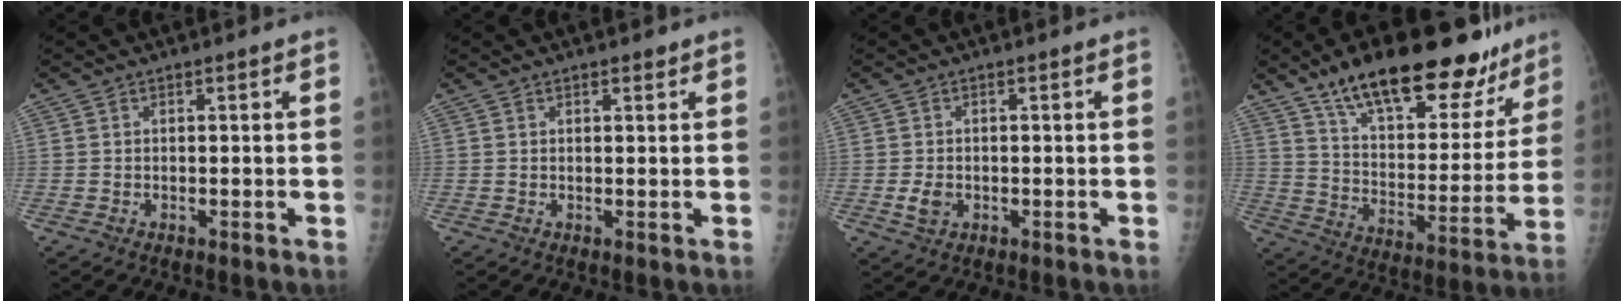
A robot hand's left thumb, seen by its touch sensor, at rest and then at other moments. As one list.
[{"total": 1.3, "force": [1.0, 0.5, 0.7], "torque": [-0.007, -0.004, 0.012]}, {"total": 2.6, "force": [-0.5, 1.9, 1.6], "torque": [-0.029, -0.001, -0.007]}, {"total": 26.5, "force": [19.1, 10.6, 15.1], "torque": [-0.180, -0.070, 0.289]}]